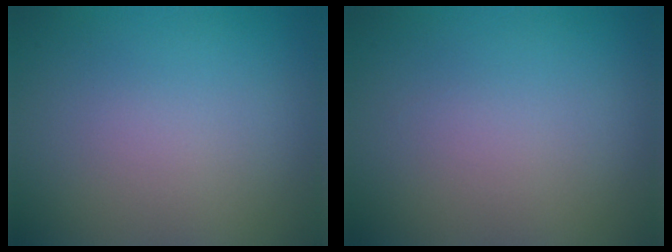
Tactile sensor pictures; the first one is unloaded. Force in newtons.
{"total": 0.0}